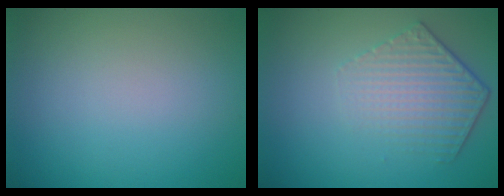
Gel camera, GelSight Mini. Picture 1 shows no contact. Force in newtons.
{"total": 4.4, "press": 3.2, "slide": 3.1}